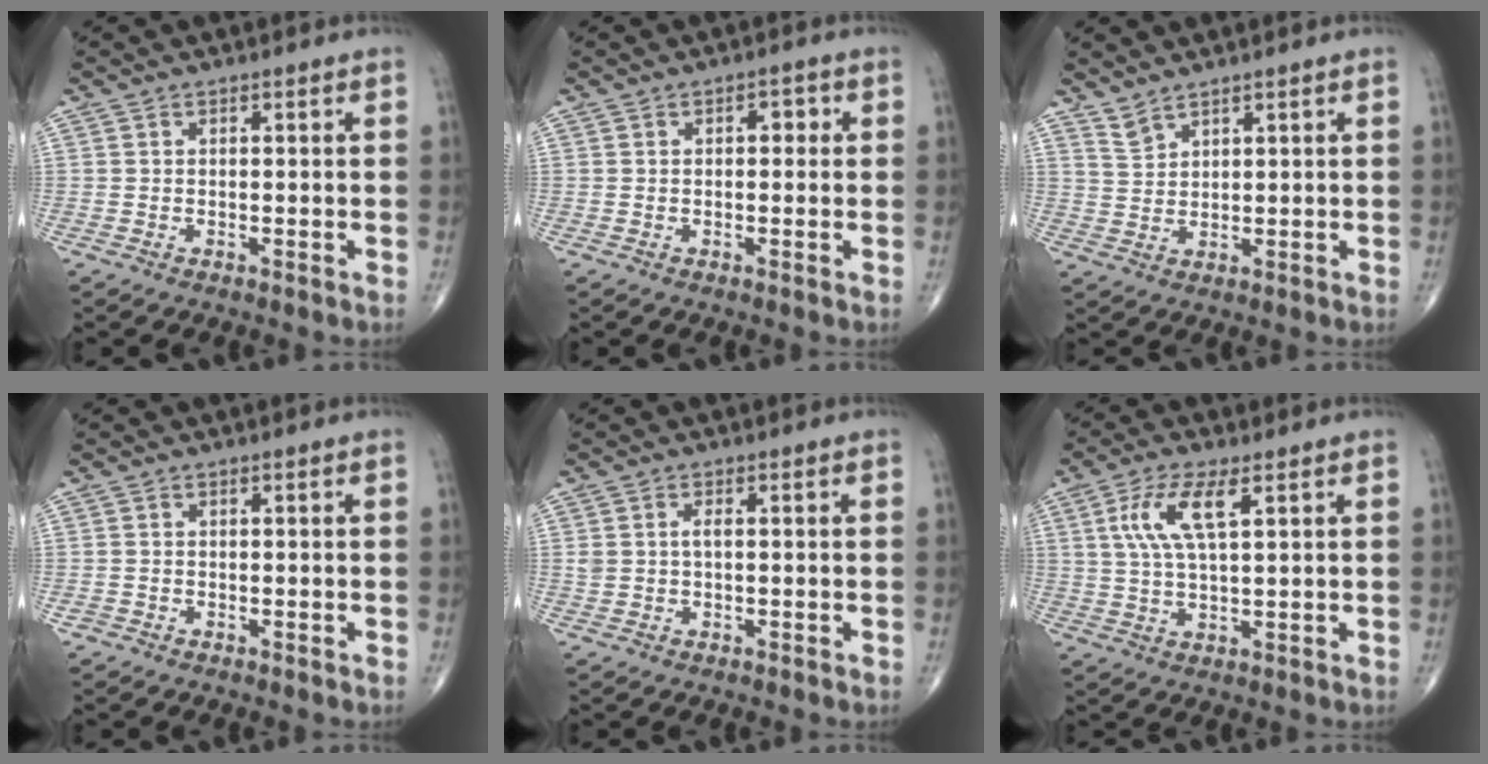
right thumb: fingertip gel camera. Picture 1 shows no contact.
{"total": 2.0, "force": [0.4, 1.2, 1.6], "torque": [-0.012, 0.009, 0.000]}
{"total": 1.0, "force": [0.9, 0.2, 0.1], "torque": [0.003, -0.006, 0.018]}
{"total": 0.7, "force": [-0.4, 0.5, 0.1], "torque": [-0.003, 0.001, -0.009]}
{"total": 2.1, "force": [0.5, 1.0, 1.8], "torque": [-0.040, 0.005, 0.011]}
{"total": 8.3, "force": [3.0, 2.6, 7.3], "torque": [-0.158, -0.003, 0.062]}